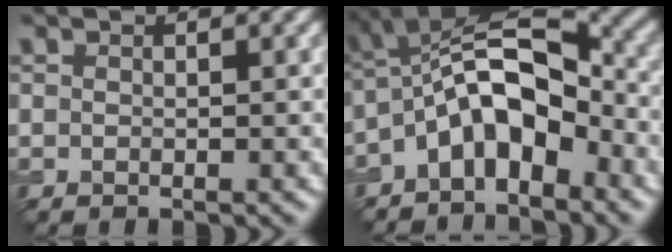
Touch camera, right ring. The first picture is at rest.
{"total": 7.7, "force": [-3.0, 3.8, 6.0], "torque": [-0.098, 0.026, -0.066]}